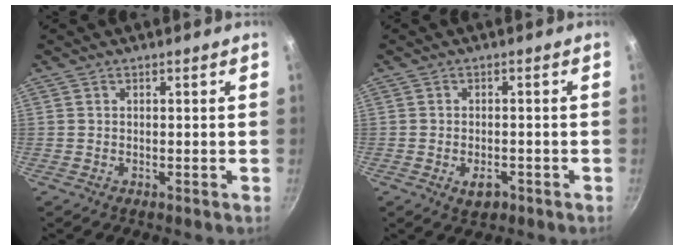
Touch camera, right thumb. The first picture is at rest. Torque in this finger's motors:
{"motor_torque": [-0.20, 0.27, 0.08, -0.07, 0.06]}